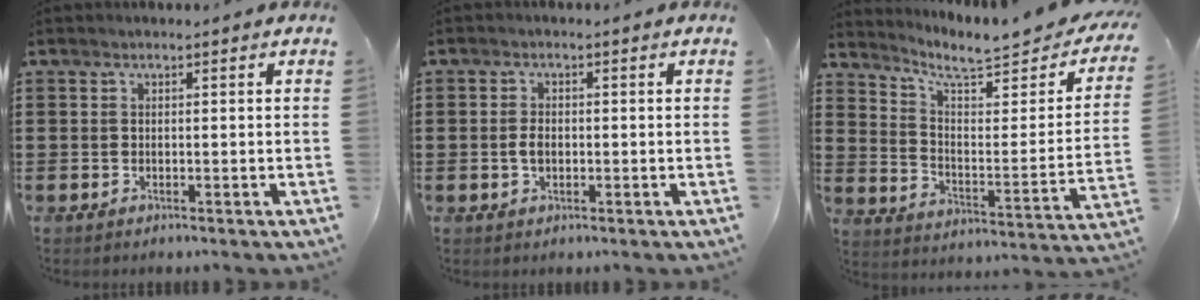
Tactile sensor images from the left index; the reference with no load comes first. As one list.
[{"total": 2.2, "force": [-0.2, 1.3, 1.7], "torque": [-0.043, 0.002, -0.007]}, {"total": 6.3, "force": [5.5, 0.9, 3.0], "torque": [-0.080, -0.046, 0.087]}]